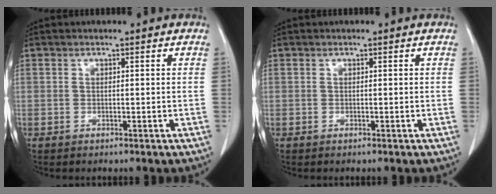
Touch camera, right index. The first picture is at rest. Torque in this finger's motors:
{"motor_torque": [0.00, 0.00, 0.00, 0.00]}